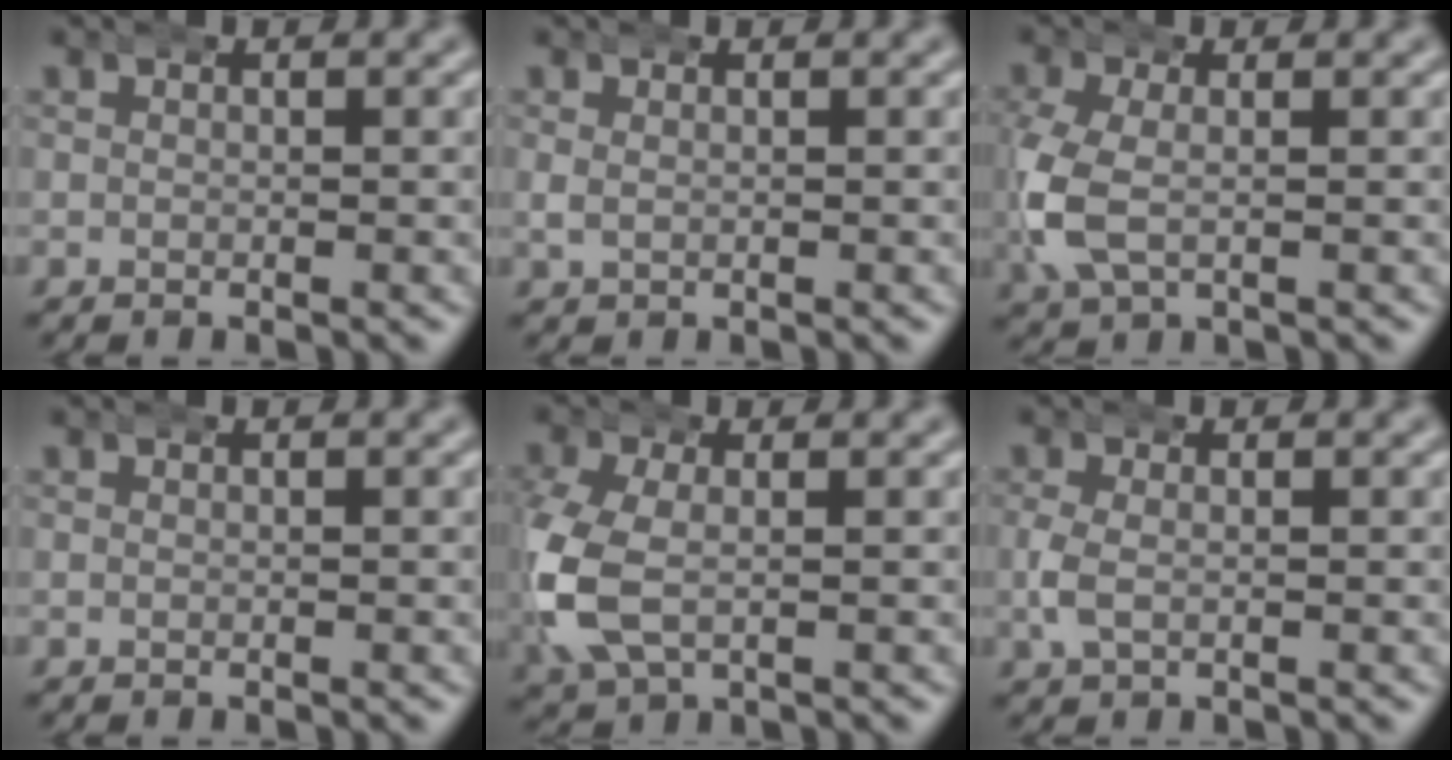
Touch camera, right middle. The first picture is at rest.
{"total": 0.9, "force": [0.3, 0.6, 0.6], "torque": [-0.017, -0.001, 0.009]}
{"total": 4.4, "force": [-0.8, 3.1, 3.0], "torque": [-0.097, -0.008, -0.004]}
{"total": 0.0}
{"total": 6.3, "force": [-1.1, 4.7, 4.1], "torque": [-0.141, -0.021, -0.005]}
{"total": 1.8, "force": [-0.2, 1.2, 1.2], "torque": [-0.039, 0.000, -0.004]}